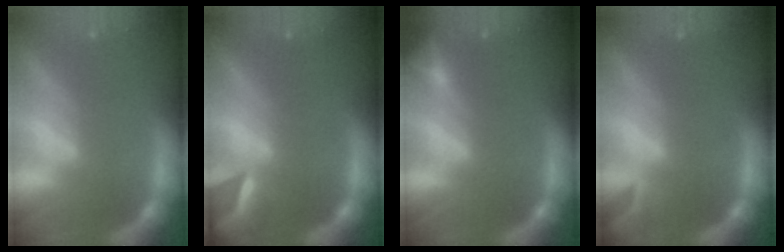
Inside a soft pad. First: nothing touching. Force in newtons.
{"total": 3.9}
{"total": 1.9}
{"total": 1.9}